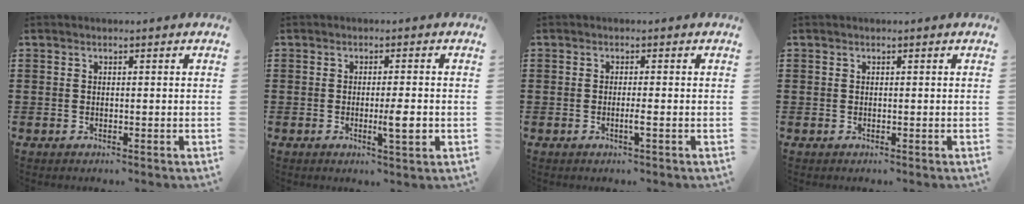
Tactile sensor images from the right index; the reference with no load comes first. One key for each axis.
{"total": 4.5, "fx": -1.0, "fy": 0.5, "fz": 4.3, "tx": -0.072, "ty": -0.005, "tz": -0.017}
{"total": 1.5, "fx": -0.6, "fy": -0.2, "fz": 1.4, "tx": -0.023, "ty": -0.005, "tz": -0.010}
{"total": 0.6, "fx": 0.0, "fy": 0.6, "fz": -0.1, "tx": 0.000, "ty": 0.005, "tz": -0.002}